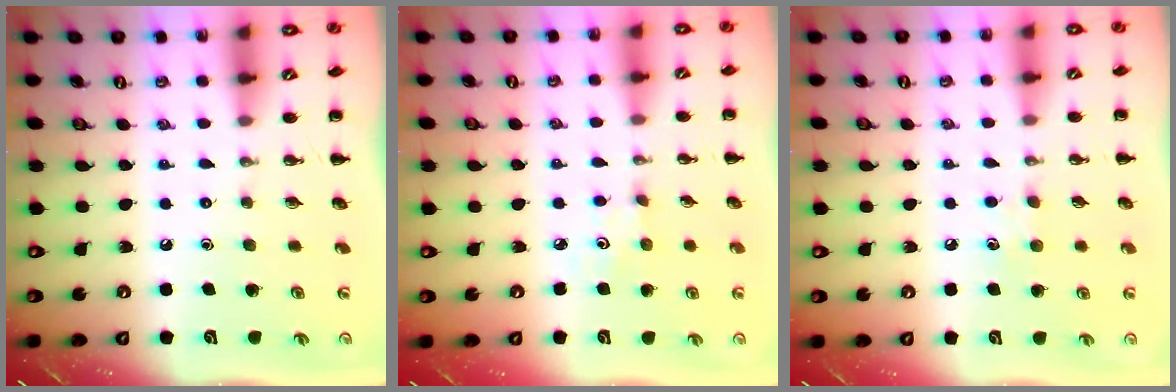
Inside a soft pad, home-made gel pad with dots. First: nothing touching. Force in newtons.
{"total": 2.6, "press": 2.5, "slide": 0.7}
{"total": 5.7, "press": 5.5, "slide": 1.5}